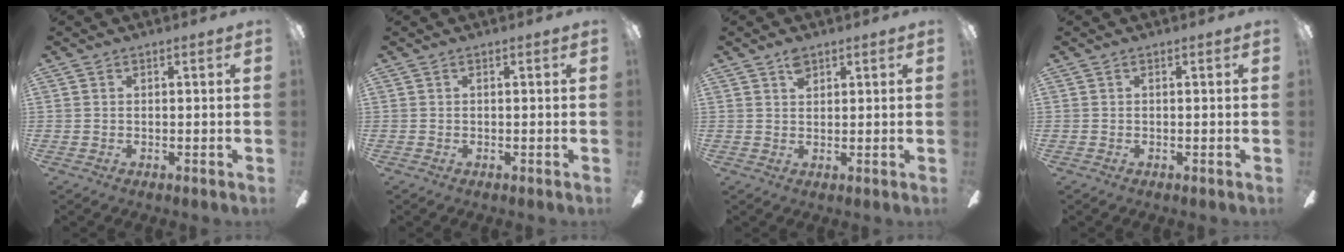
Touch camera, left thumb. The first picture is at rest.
{"total": 0.0}
{"total": 3.0, "force": [2.1, 1.7, 1.3], "torque": [-0.021, -0.002, 0.037]}
{"total": 0.0}